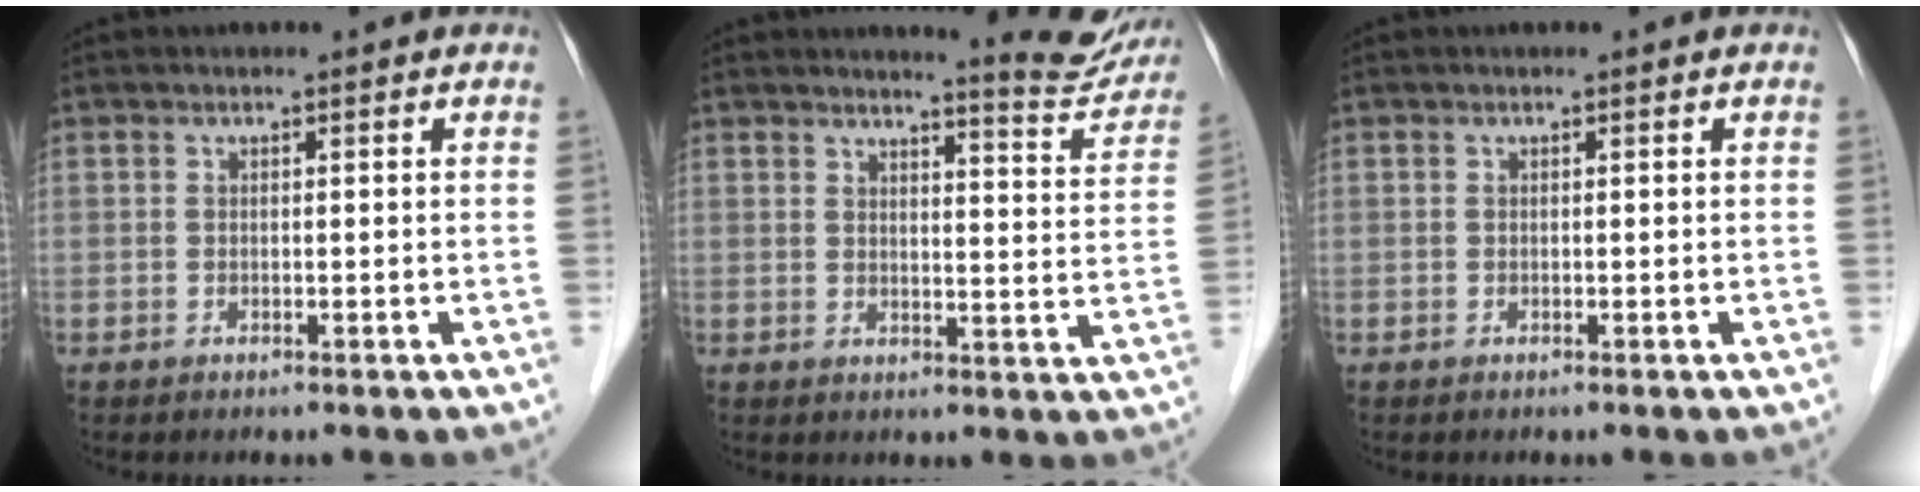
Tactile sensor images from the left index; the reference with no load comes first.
{"total": 8.7, "force": [8.5, 0.4, 1.8], "torque": [-0.015, -0.037, 0.089]}
{"total": 0.0}